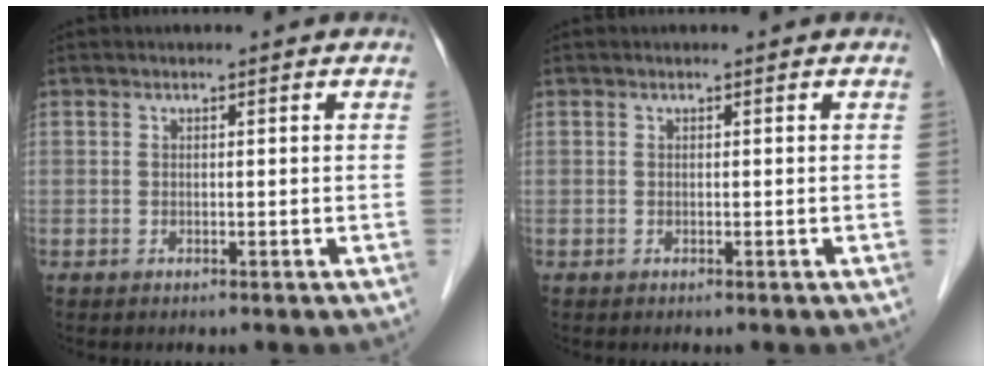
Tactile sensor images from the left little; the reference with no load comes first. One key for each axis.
{"total": 0.0}